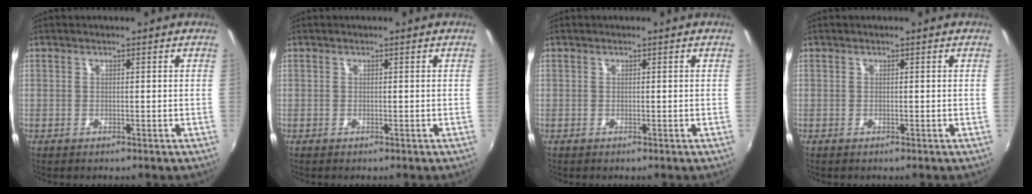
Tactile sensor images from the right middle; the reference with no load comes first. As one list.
[{"total": 0.0}, {"total": 0.0}, {"total": 0.0}]